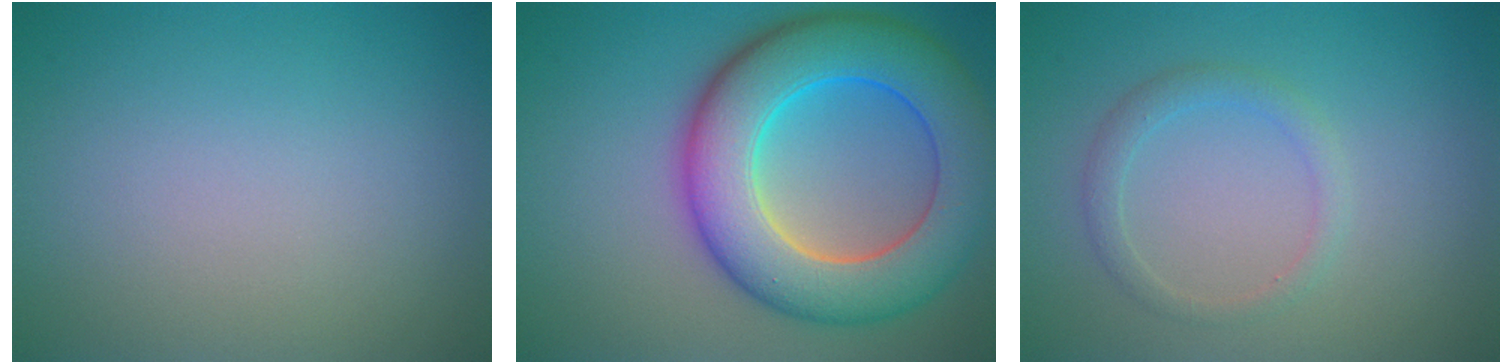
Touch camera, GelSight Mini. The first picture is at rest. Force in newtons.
{"total": 10.9, "press": 10.9, "slide": 0.3}
{"total": 1.7, "press": 1.7, "slide": 0.2}